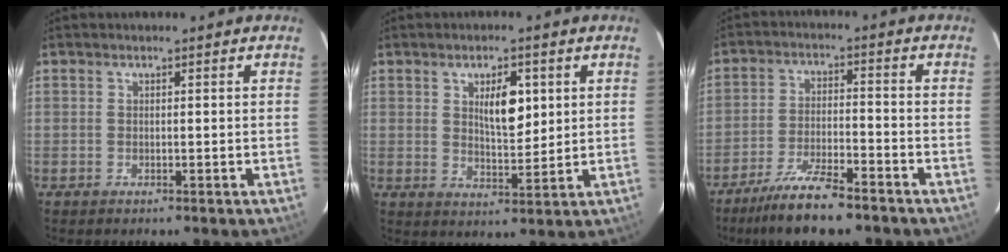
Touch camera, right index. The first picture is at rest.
{"total": 6.6, "force": [2.0, 2.7, 5.7], "torque": [-0.093, 0.001, 0.039]}
{"total": 9.8, "force": [-7.7, 1.2, 5.9], "torque": [-0.107, -0.022, -0.137]}